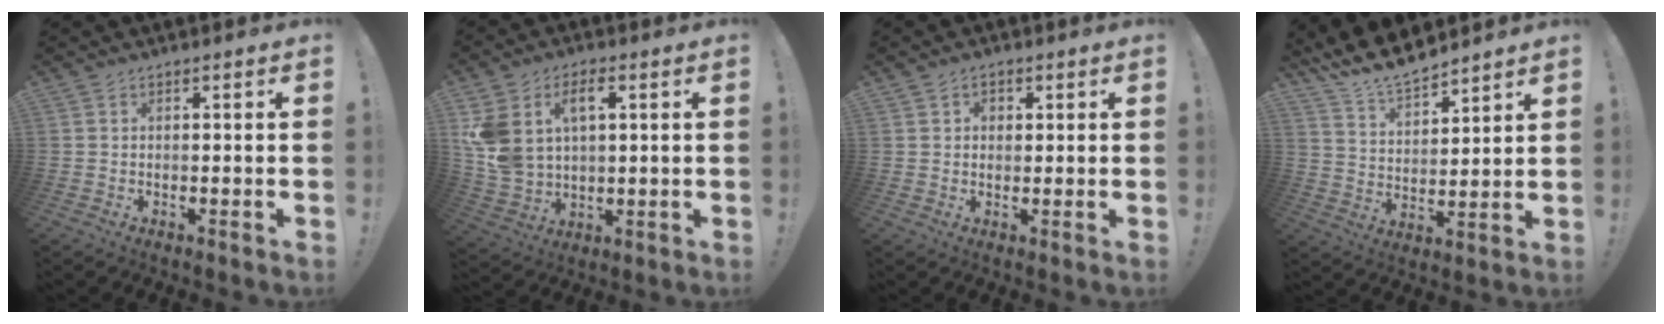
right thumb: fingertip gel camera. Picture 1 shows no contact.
{"total": 11.6, "force": [4.6, 7.8, 7.3], "torque": [-0.154, -0.013, 0.088]}
{"total": 2.8, "force": [0.9, 2.6, 0.7], "torque": [-0.001, -0.005, 0.015]}
{"total": 10.9, "force": [10.1, 2.8, 2.8], "torque": [-0.079, -0.075, 0.192]}